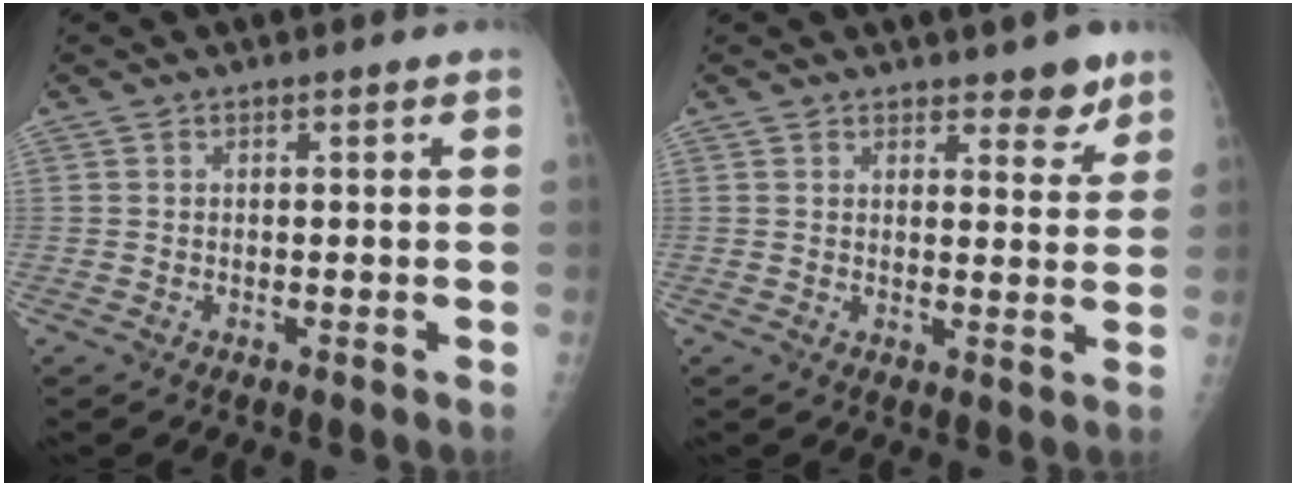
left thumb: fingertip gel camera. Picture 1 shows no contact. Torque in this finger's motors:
{"motor_torque": [0.25, 0.38, -0.07, -0.19, 0.05]}